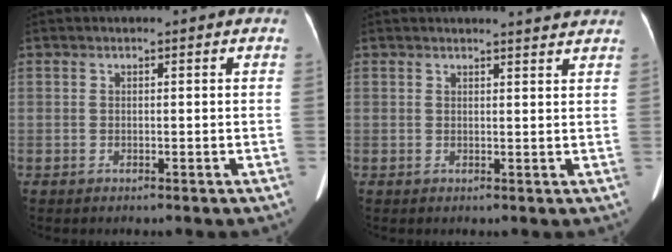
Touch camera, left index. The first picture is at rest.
{"total": 4.5, "force": [4.4, -0.1, 1.1], "torque": [-0.018, 0.003, 0.042]}